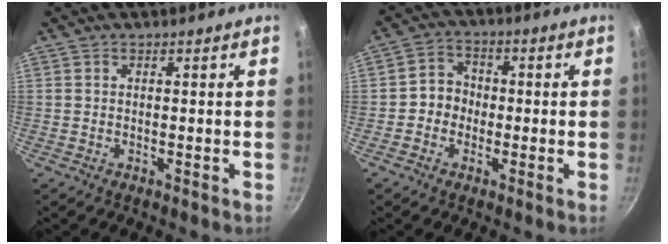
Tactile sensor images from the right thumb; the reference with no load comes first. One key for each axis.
{"total": 5.2, "fx": -0.9, "fy": 4.7, "fz": 2.0, "tx": 0.002, "ty": 0.017, "tz": -0.026}